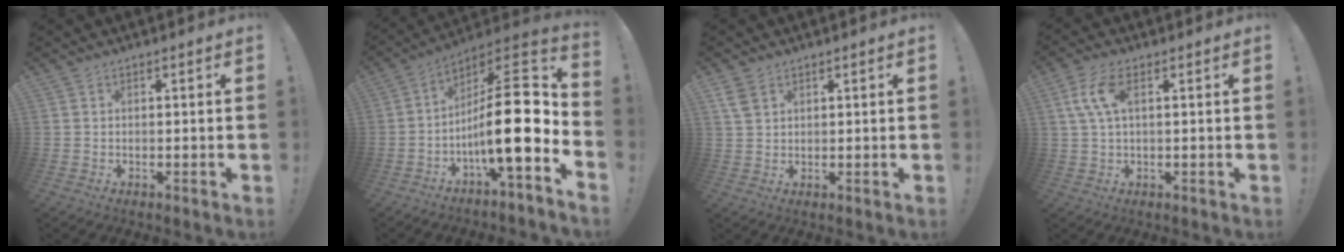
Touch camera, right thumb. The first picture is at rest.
{"total": 20.4, "force": [-3.1, 5.4, 19.4], "torque": [-0.328, 0.007, -0.054]}
{"total": 3.9, "force": [2.3, 2.4, 2.1], "torque": [-0.036, -0.005, 0.045]}
{"total": 7.5, "force": [1.7, 3.2, 6.5], "torque": [-0.126, 0.005, 0.034]}